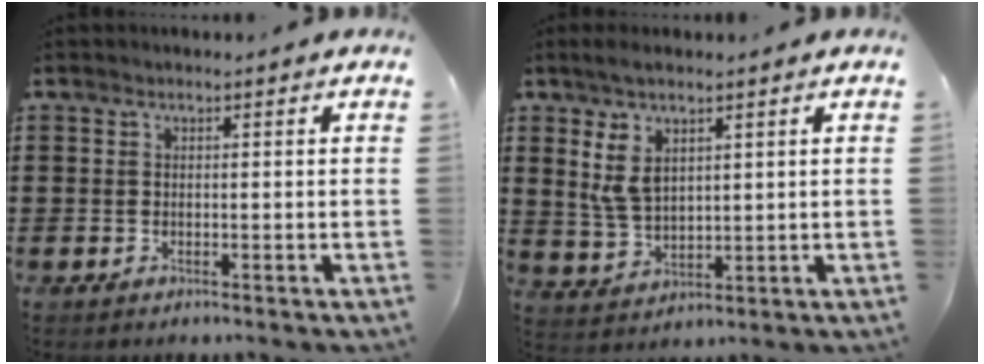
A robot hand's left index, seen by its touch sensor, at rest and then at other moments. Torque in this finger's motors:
{"motor_torque": [1.14, -1.00, 0.62, 0.18]}